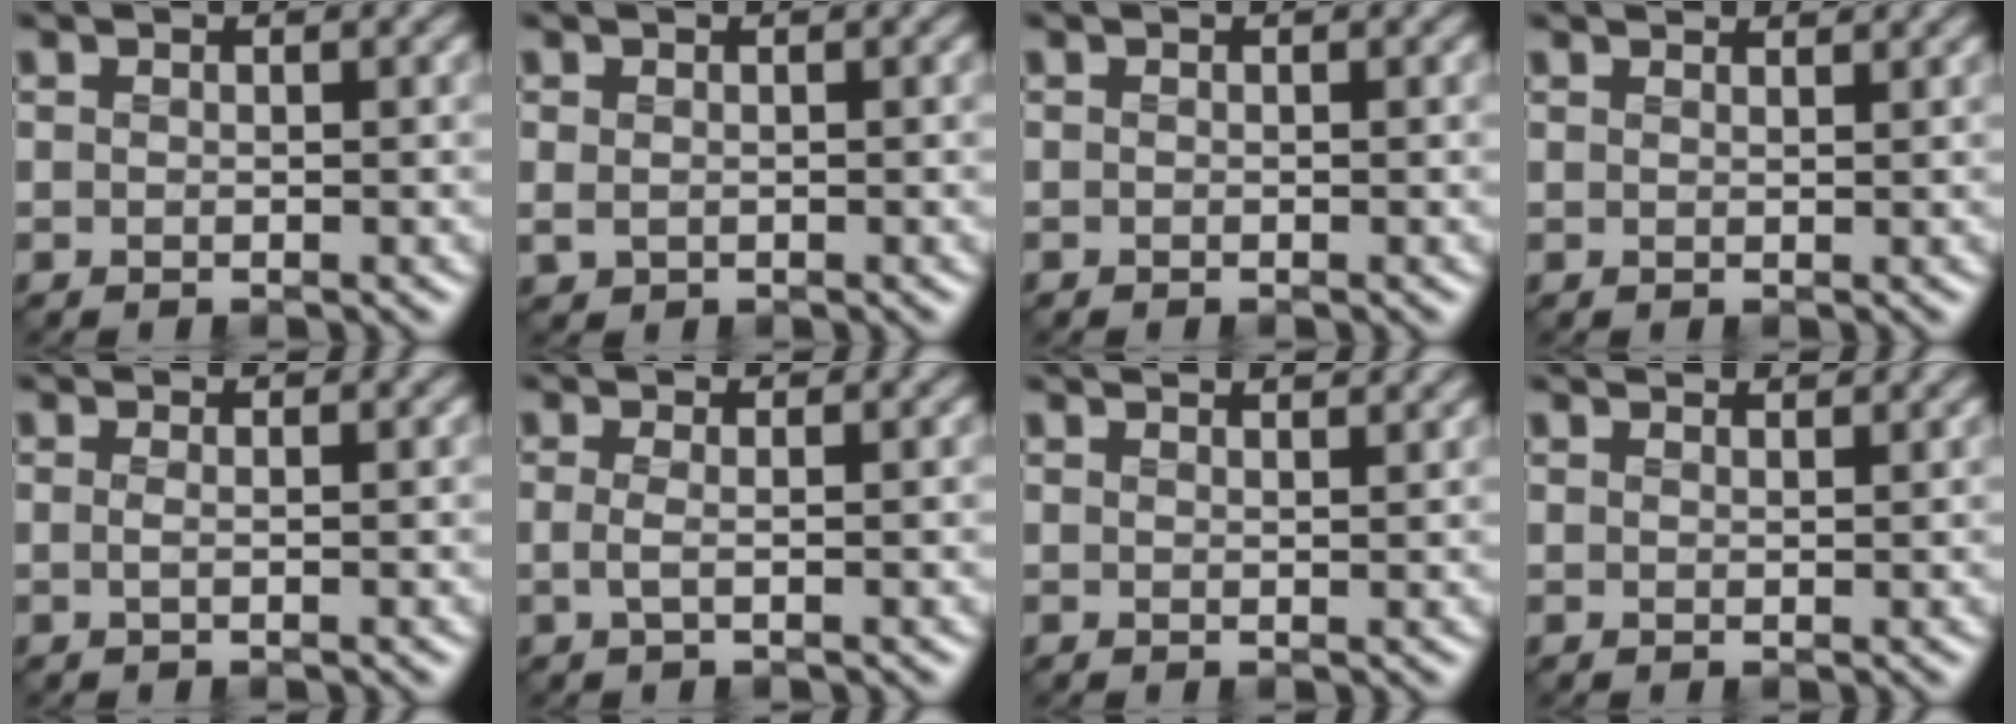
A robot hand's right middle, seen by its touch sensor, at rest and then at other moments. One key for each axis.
{"total": 1.0, "fx": 0.0, "fy": 0.8, "fz": 0.6, "tx": -0.017, "ty": -0.004, "tz": 0.003}
{"total": 0.0}
{"total": 2.3, "fx": 2.2, "fy": 0.4, "fz": 0.7, "tx": -0.014, "ty": -0.001, "tz": 0.022}
{"total": 0.6, "fx": -0.1, "fy": 0.2, "fz": 0.6, "tx": -0.014, "ty": -0.002, "tz": -0.006}
{"total": 1.2, "fx": -0.3, "fy": 0.3, "fz": 1.1, "tx": -0.027, "ty": -0.004, "tz": -0.010}
{"total": 3.7, "fx": 3.1, "fy": 1.1, "fz": 1.6, "tx": -0.008, "ty": 0.021, "tz": 0.012}
{"total": 2.7, "fx": 2.4, "fy": 0.6, "fz": 0.9, "tx": -0.012, "ty": 0.004, "tz": 0.017}